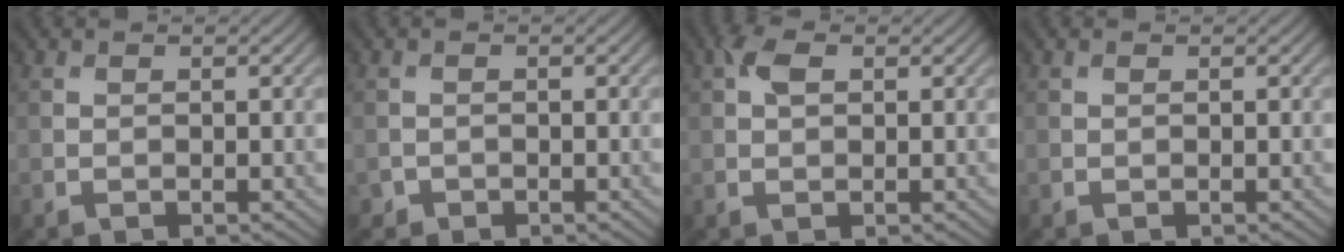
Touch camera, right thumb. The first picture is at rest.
{"total": 0.9, "force": [-0.6, 0.6, 0.0], "torque": [0.003, -0.003, -0.014]}
{"total": 2.5, "force": [0.9, 1.4, 1.9], "torque": [-0.042, 0.006, 0.012]}
{"total": 0.0}